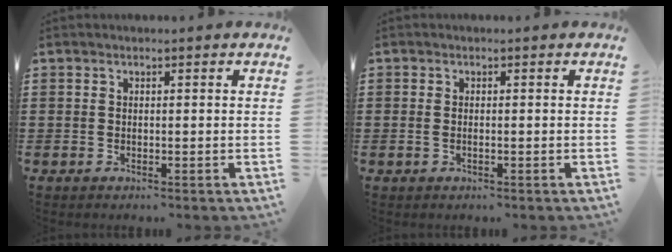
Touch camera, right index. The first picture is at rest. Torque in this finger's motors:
{"motor_torque": [-0.08, 1.04, -0.01, -0.01]}